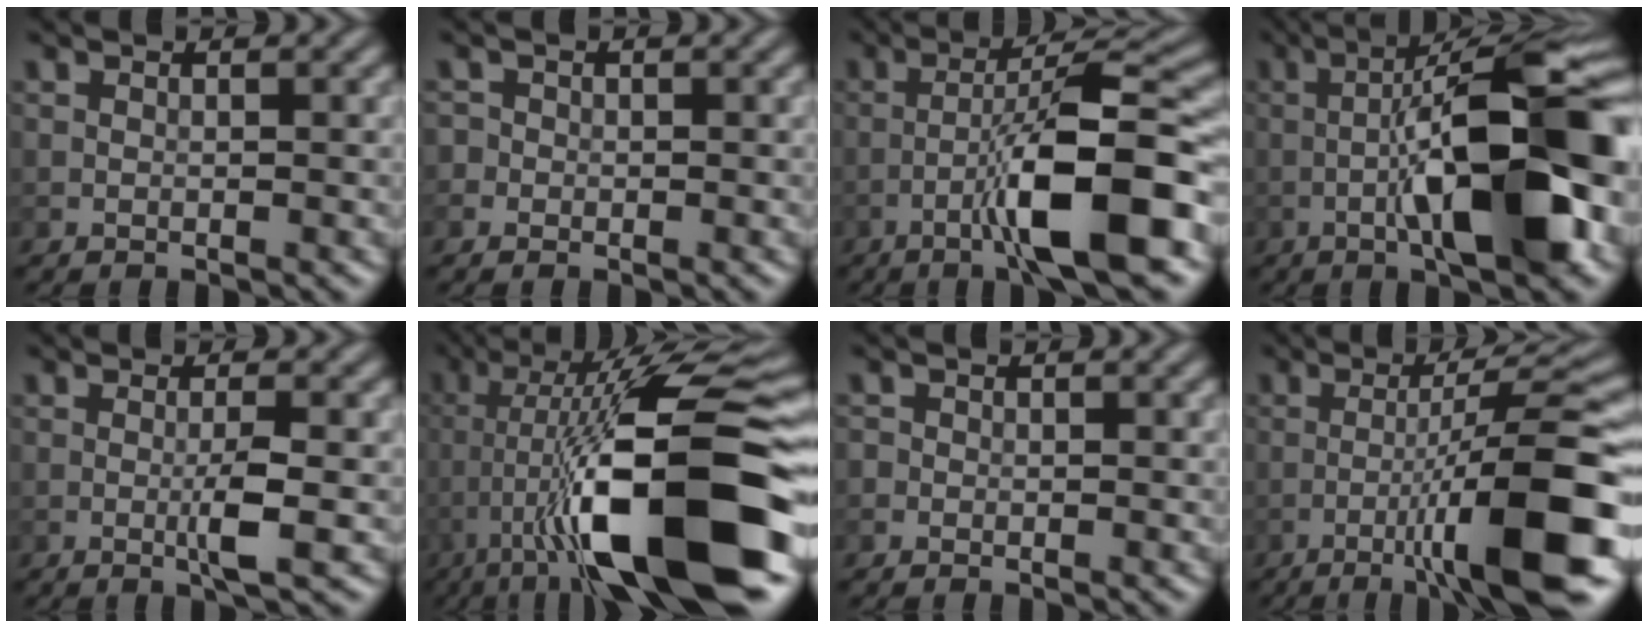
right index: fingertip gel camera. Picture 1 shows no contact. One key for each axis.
{"total": 1.0, "fx": -0.2, "fy": 1.0, "fz": 0.0, "tx": 0.007, "ty": 0.004, "tz": -0.006}
{"total": 10.1, "fx": -3.8, "fy": 1.8, "fz": 9.2, "tx": -0.146, "ty": 0.019, "tz": -0.065}
{"total": 14.4, "fx": -2.8, "fy": 3.6, "fz": 13.6, "tx": -0.203, "ty": 0.026, "tz": -0.049}
{"total": 2.7, "fx": -0.4, "fy": 0.2, "fz": 2.6, "tx": -0.047, "ty": -0.002, "tz": -0.010}
{"total": 16.3, "fx": -4.5, "fy": 3.7, "fz": 15.2, "tx": -0.253, "ty": 0.020, "tz": -0.068}
{"total": 0.6, "fx": -0.2, "fy": 0.5, "fz": 0.0, "tx": 0.002, "ty": -0.001, "tz": -0.001}
{"total": 11.3, "fx": -4.1, "fy": 1.4, "fz": 10.4, "tx": -0.152, "ty": 0.020, "tz": -0.059}